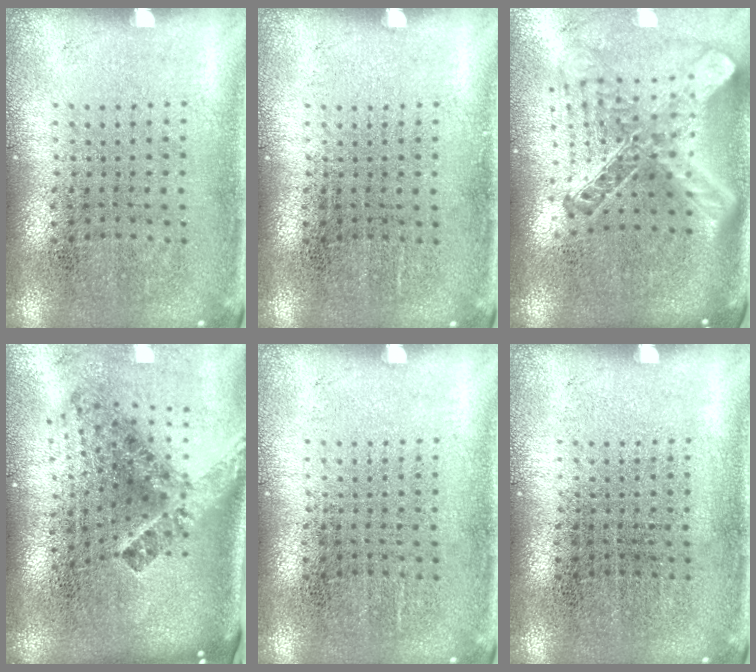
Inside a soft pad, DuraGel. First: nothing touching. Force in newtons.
{"total": 0.0}
{"total": 2.8, "press": 2.0, "slide": 1.9}
{"total": 2.9, "press": 1.8, "slide": 2.3}
{"total": 0.0}
{"total": 0.0}